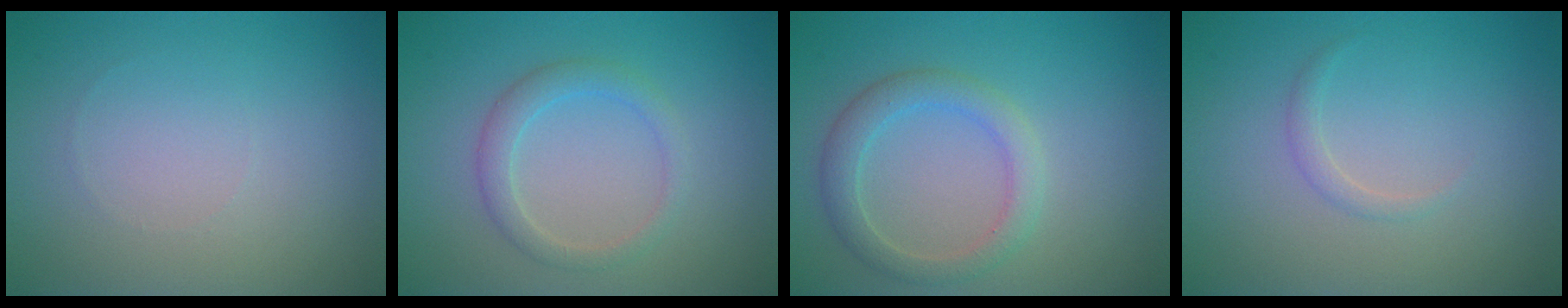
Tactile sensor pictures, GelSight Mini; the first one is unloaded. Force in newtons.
{"total": 2.2, "press": 2.2, "slide": 0.0}
{"total": 2.9, "press": 2.9, "slide": 0.2}
{"total": 0.9, "press": 0.9, "slide": 0.0}